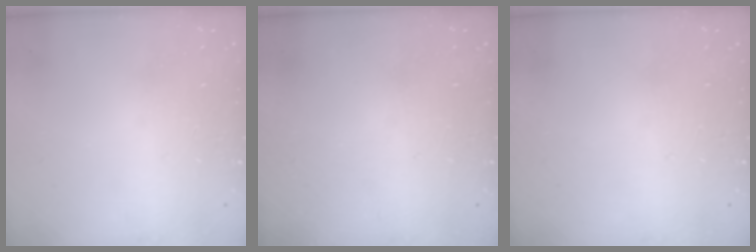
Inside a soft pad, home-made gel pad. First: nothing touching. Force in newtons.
{"total": 0.0}
{"total": 0.0}